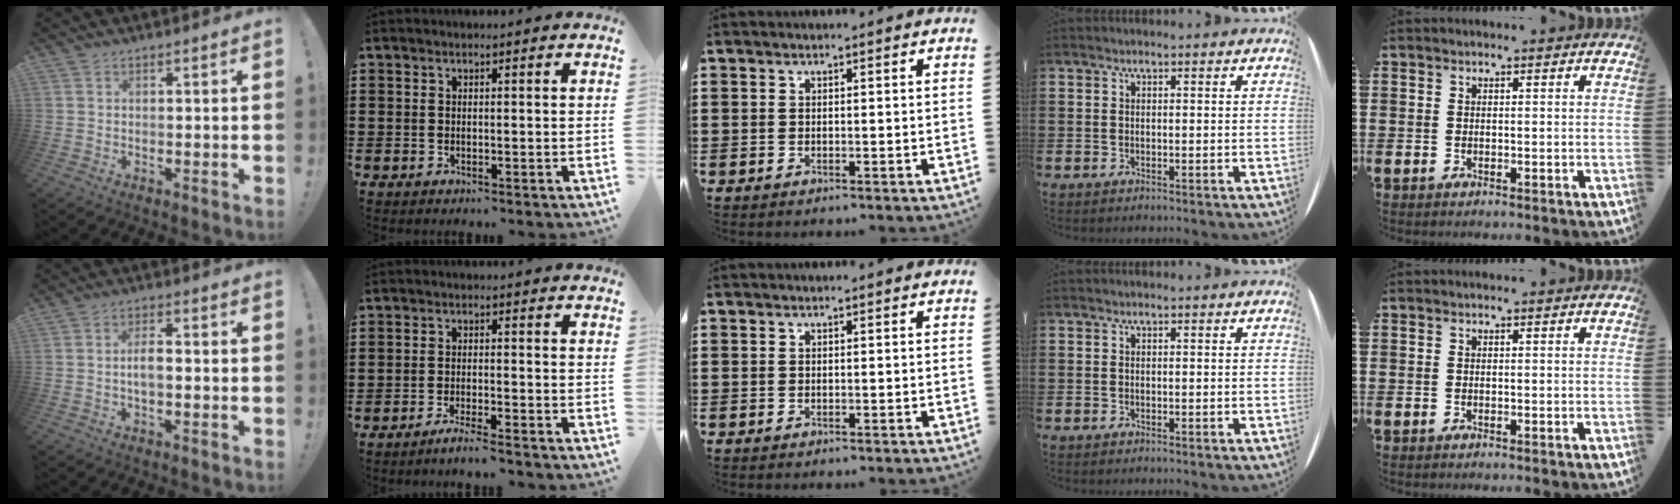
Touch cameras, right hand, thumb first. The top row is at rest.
{"thumb": {"total": 4.7, "force": [-0.8, 1.8, 4.2], "torque": [-0.090, 0.005, -0.021]}, "index": {"total": 2.8, "force": [-2.5, -0.5, 1.1], "torque": [-0.017, 0.000, -0.047]}}